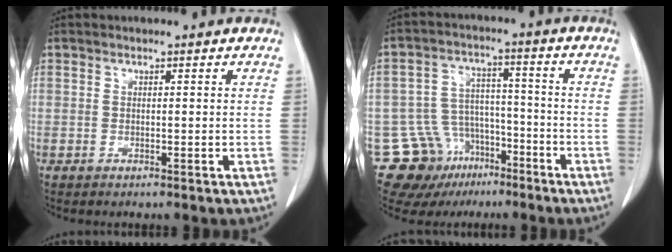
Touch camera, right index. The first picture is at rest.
{"total": 12.7, "force": [-8.0, 9.3, 3.3], "torque": [-0.061, 0.049, -0.120]}